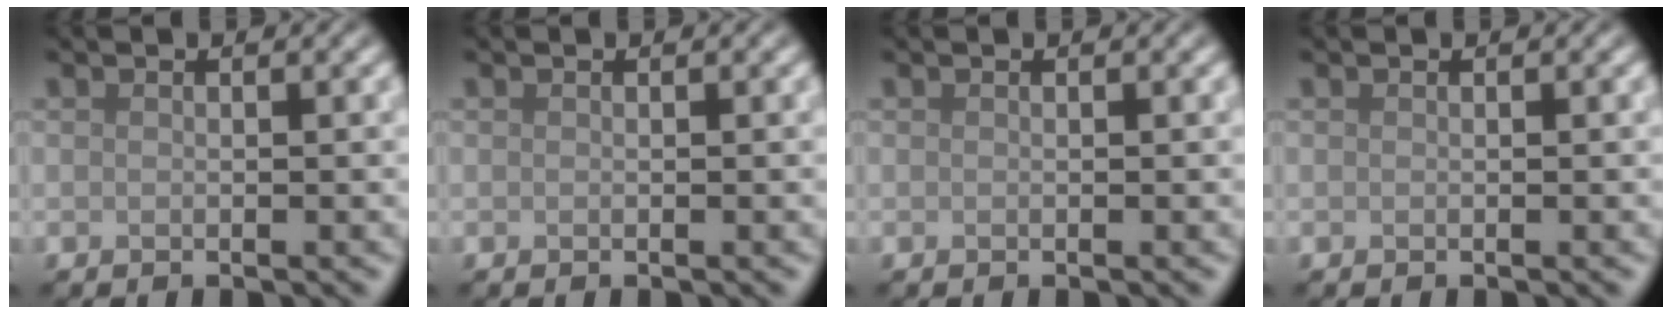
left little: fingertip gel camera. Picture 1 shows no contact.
{"total": 0.0}
{"total": 0.0}
{"total": 0.0}